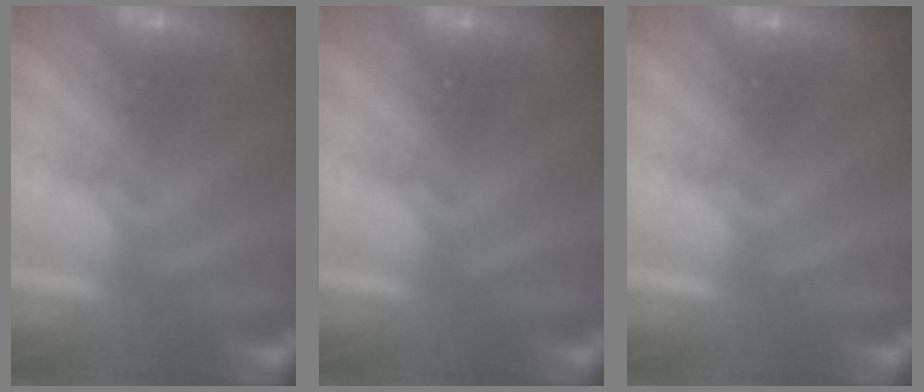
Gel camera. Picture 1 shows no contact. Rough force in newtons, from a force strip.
{"total": 0.0}
{"total": 0.0}